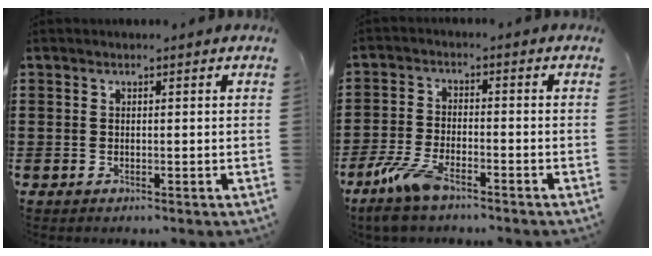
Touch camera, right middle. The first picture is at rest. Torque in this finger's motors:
{"motor_torque": [2.14, 0.00, 0.17, 0.13]}